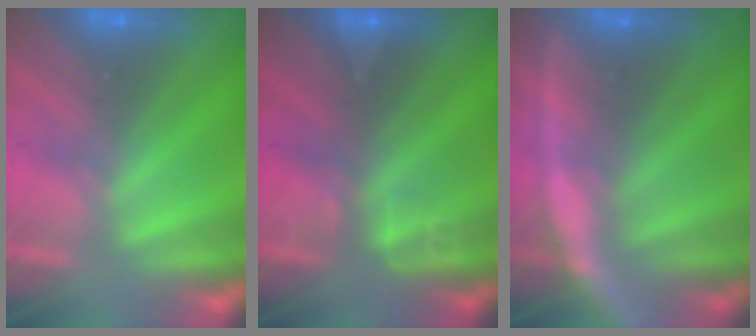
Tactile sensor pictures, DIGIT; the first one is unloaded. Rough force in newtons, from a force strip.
{"total": 2.8}
{"total": 8.2}